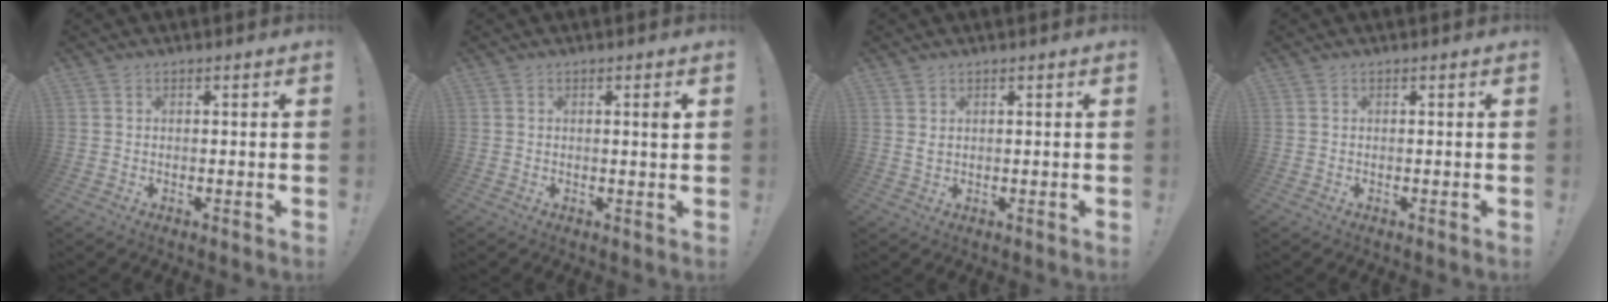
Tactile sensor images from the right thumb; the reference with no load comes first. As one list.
[{"total": 1.7, "force": [0.5, -0.2, 1.6], "torque": [-0.021, -0.005, 0.004]}, {"total": 1.4, "force": [0.9, 0.5, 1.0], "torque": [-0.007, -0.007, 0.014]}, {"total": 0.0}]